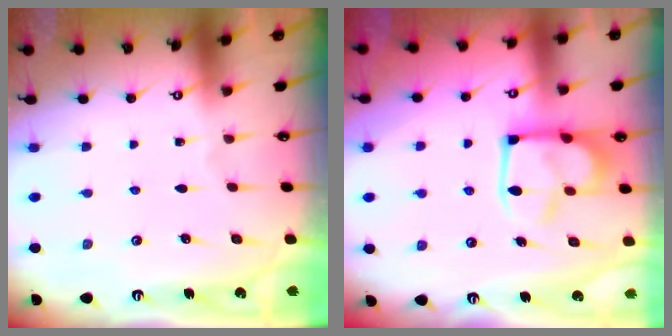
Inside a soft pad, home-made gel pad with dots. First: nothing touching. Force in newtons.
{"total": 7.2, "press": 7.0, "slide": 1.4}